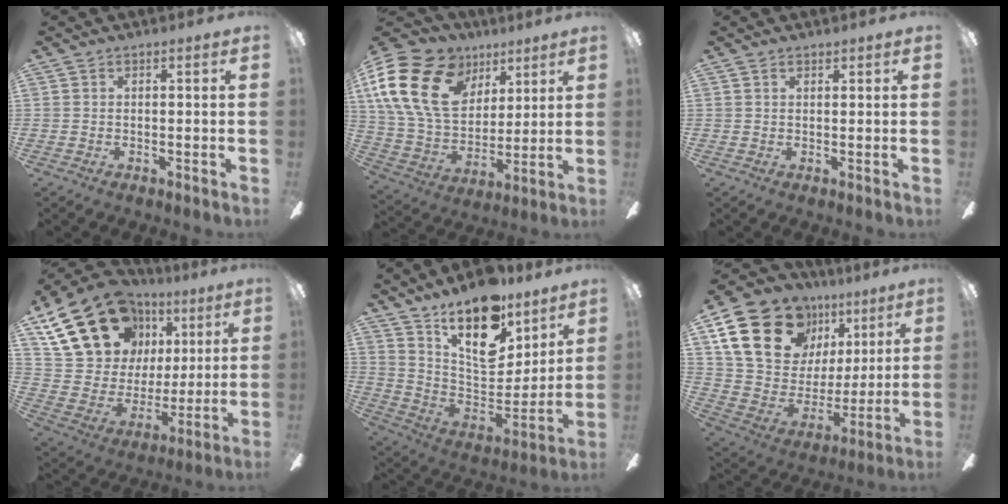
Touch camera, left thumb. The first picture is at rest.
{"total": 23.1, "force": [9.7, 16.1, 13.5], "torque": [-0.286, -0.031, 0.177]}
{"total": 1.0, "force": [0.8, 0.5, 0.4], "torque": [-0.008, 0.002, 0.015]}
{"total": 23.5, "force": [12.8, 16.0, 11.5], "torque": [-0.220, -0.045, 0.250]}
{"total": 20.0, "force": [14.2, 9.0, 10.9], "torque": [-0.174, -0.098, 0.252]}
{"total": 24.5, "force": [13.2, 16.4, 12.6], "torque": [-0.233, -0.063, 0.252]}